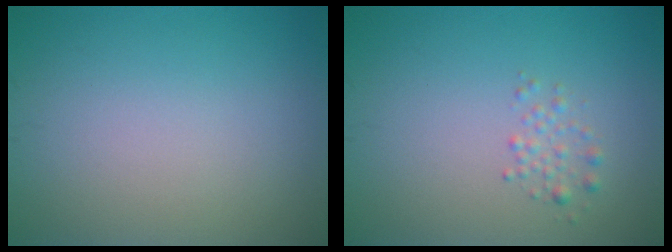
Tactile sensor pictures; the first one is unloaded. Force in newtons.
{"total": 1.2, "press": 1.1, "slide": 0.1}